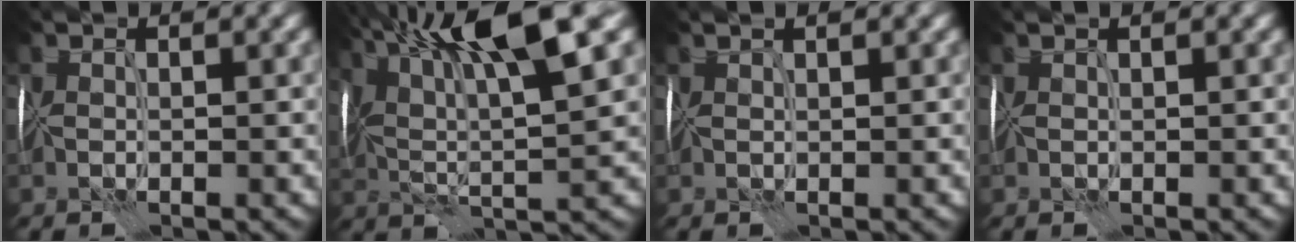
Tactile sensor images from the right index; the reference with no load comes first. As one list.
[{"total": 11.0, "force": [5.4, 2.5, 9.3], "torque": [-0.161, 0.023, 0.089]}, {"total": 1.6, "force": [1.1, 0.4, 1.0], "torque": [-0.004, 0.010, 0.008]}, {"total": 0.9, "force": [0.7, 0.1, 0.6], "torque": [0.000, 0.006, 0.006]}]